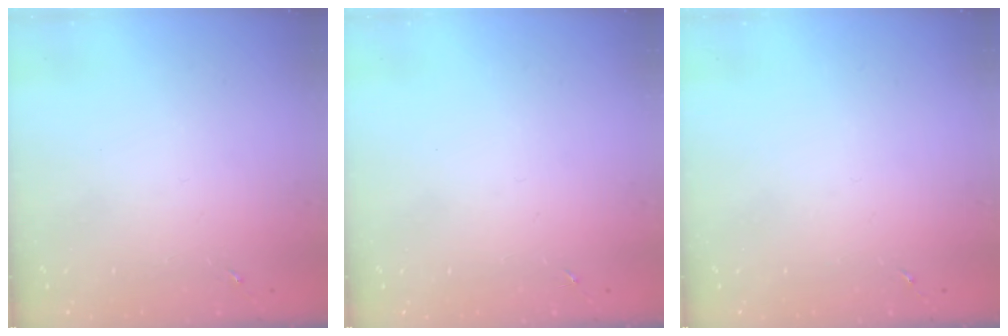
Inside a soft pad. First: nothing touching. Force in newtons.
{"total": 0.0}
{"total": 0.0}